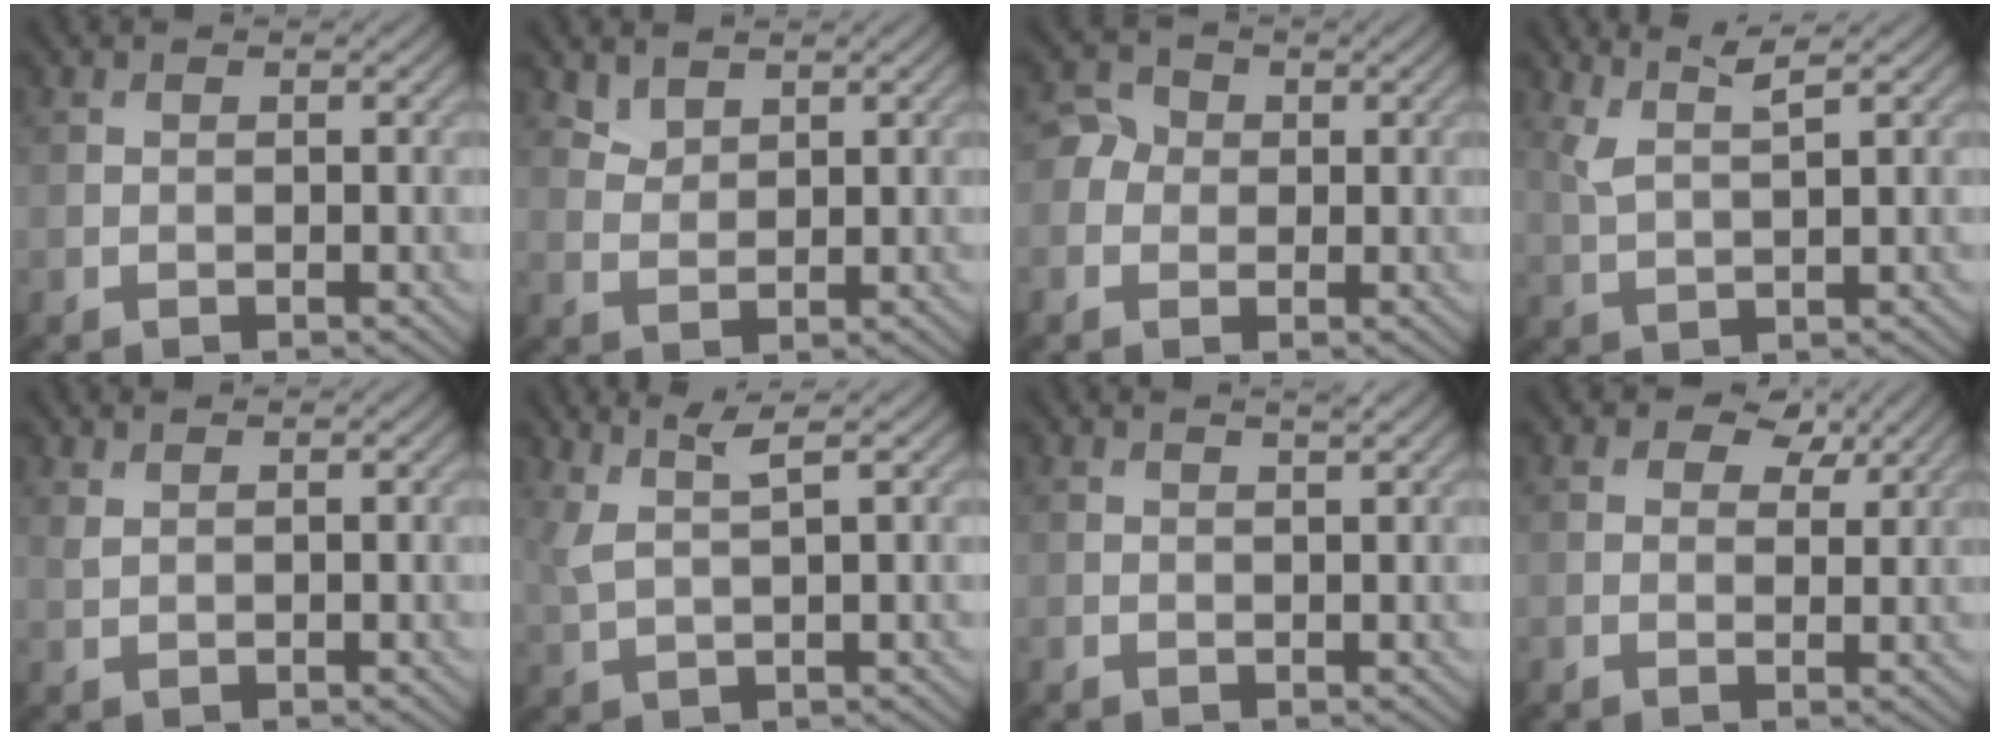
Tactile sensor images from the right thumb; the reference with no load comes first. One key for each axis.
{"total": 2.2, "fx": 2.0, "fy": 1.0, "fz": 0.5, "tx": -0.015, "ty": -0.004, "tz": 0.047}
{"total": 2.6, "fx": -0.1, "fy": 2.5, "fz": 0.8, "tx": -0.016, "ty": 0.006, "tz": -0.006}
{"total": 3.7, "fx": 2.3, "fy": 0.6, "fz": 2.8, "tx": -0.060, "ty": 0.006, "tz": 0.053}
{"total": 1.1, "fx": 1.0, "fy": 0.2, "fz": 0.5, "tx": -0.021, "ty": 0.000, "tz": 0.024}
{"total": 3.9, "fx": 2.1, "fy": 0.7, "fz": 3.2, "tx": -0.074, "ty": 0.005, "tz": 0.046}
{"total": 1.3, "fx": 1.0, "fy": 0.1, "fz": 0.9, "tx": -0.018, "ty": 0.001, "tz": 0.009}
{"total": 4.6, "fx": 2.9, "fy": 2.7, "fz": 2.5, "tx": -0.037, "ty": -0.004, "tz": 0.040}